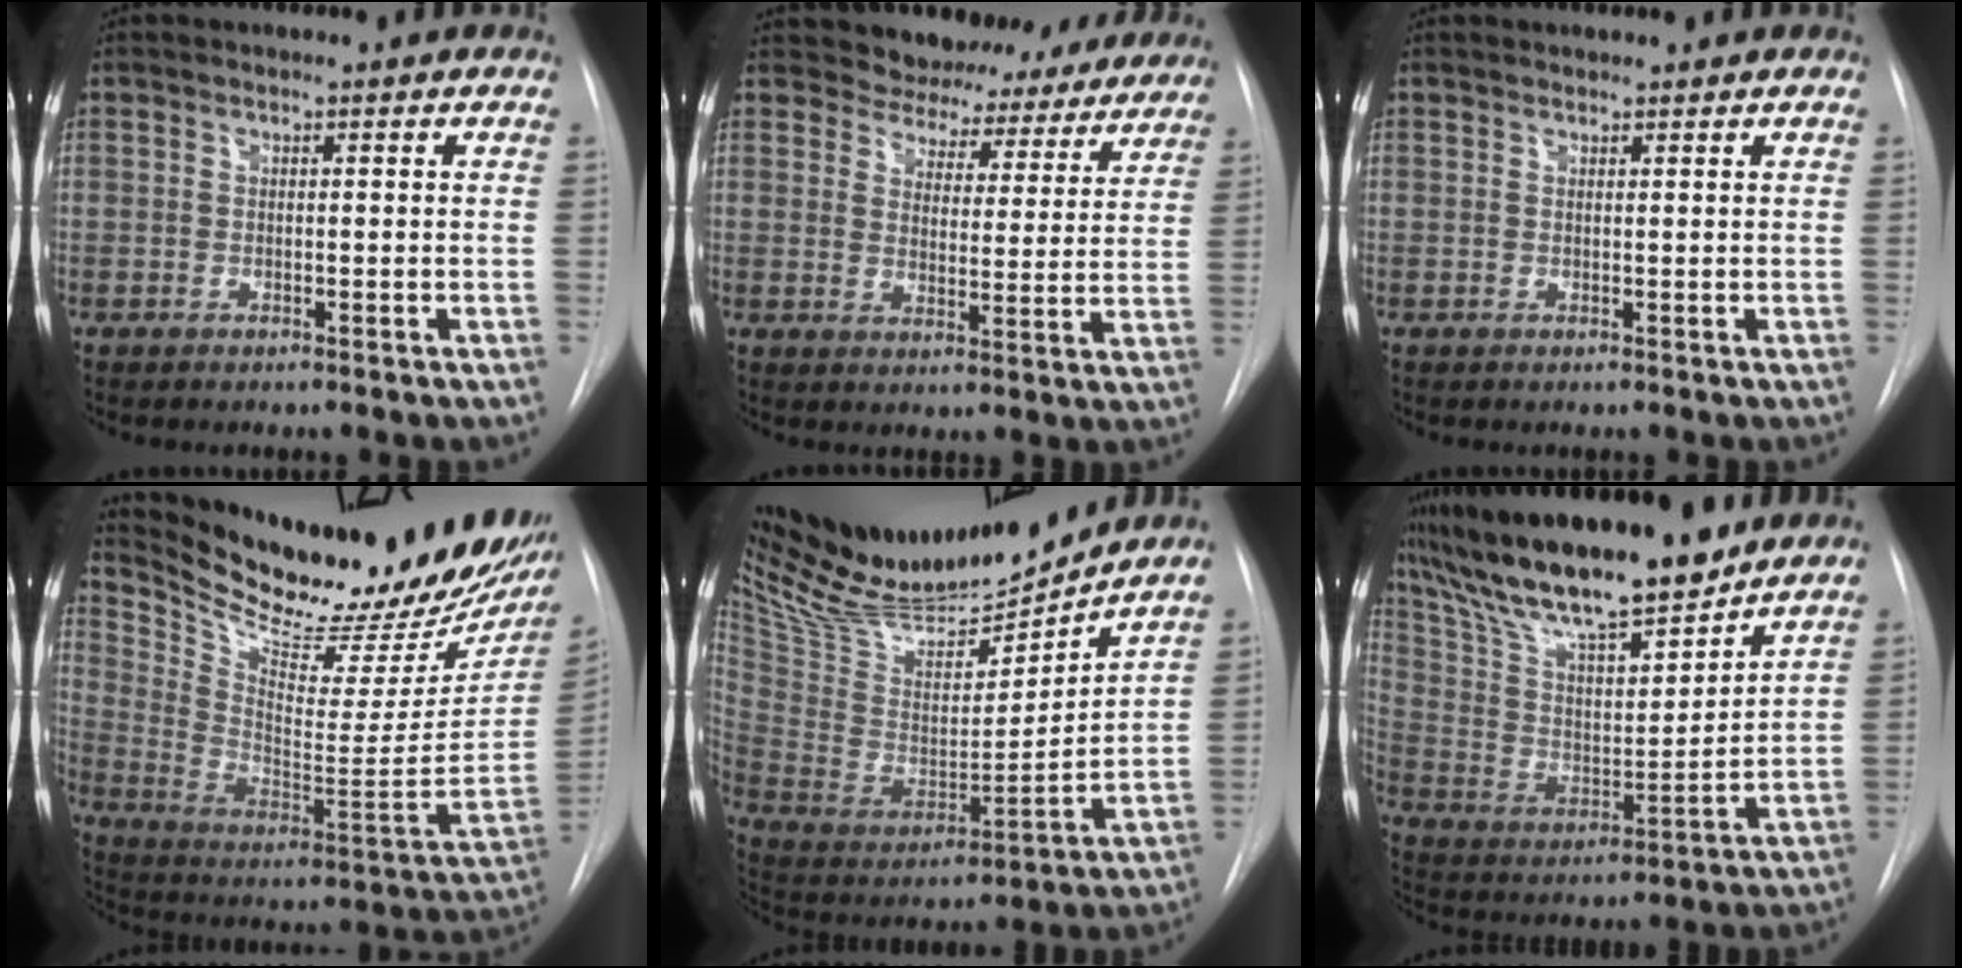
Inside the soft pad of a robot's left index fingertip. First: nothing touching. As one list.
[{"total": 18.8, "force": [17.4, 6.6, 2.9], "torque": [-0.022, -0.012, 0.202]}, {"total": 1.6, "force": [1.6, 0.3, 0.3], "torque": [-0.008, 0.018, 0.024]}, {"total": 27.6, "force": [23.8, 6.5, 12.5], "torque": [-0.206, -0.068, 0.338]}, {"total": 22.8, "force": [21.0, 3.5, 8.1], "torque": [-0.154, -0.023, 0.357]}, {"total": 19.9, "force": [16.6, 3.0, 10.5], "torque": [-0.185, 0.003, 0.294]}]